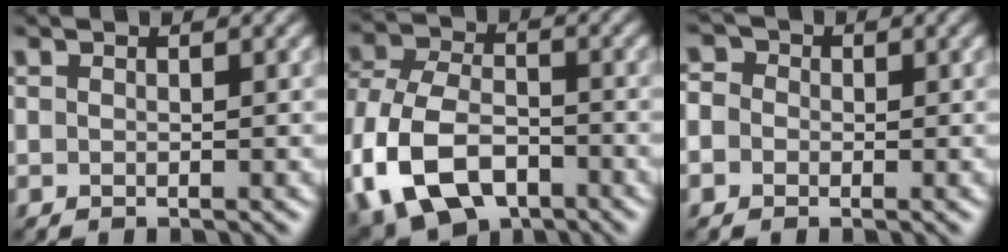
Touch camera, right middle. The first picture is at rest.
{"total": 11.9, "force": [-4.7, 7.7, 7.8], "torque": [-0.185, -0.013, -0.100]}
{"total": 2.7, "force": [0.1, 2.4, 1.1], "torque": [-0.007, 0.012, -0.019]}